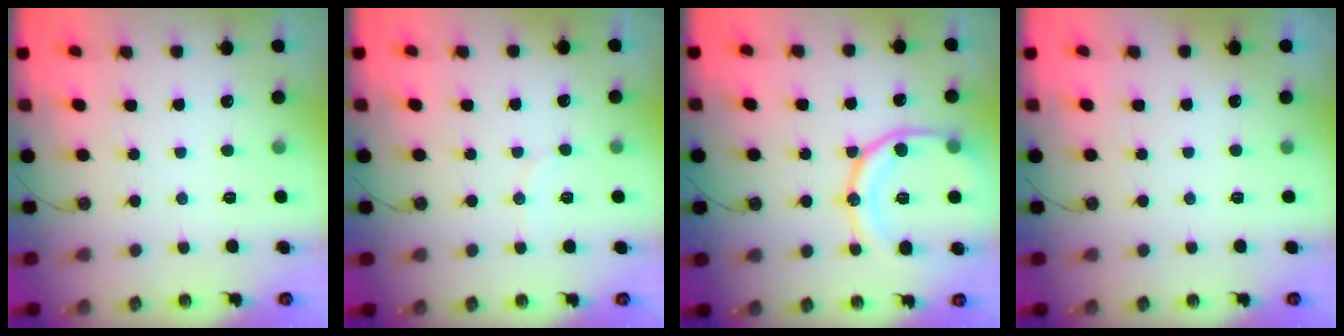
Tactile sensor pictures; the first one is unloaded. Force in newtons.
{"total": 3.8, "press": 3.8, "slide": 0.4}
{"total": 18.2, "press": 18.0, "slide": 2.0}
{"total": 1.7, "press": 0.4, "slide": 1.6}